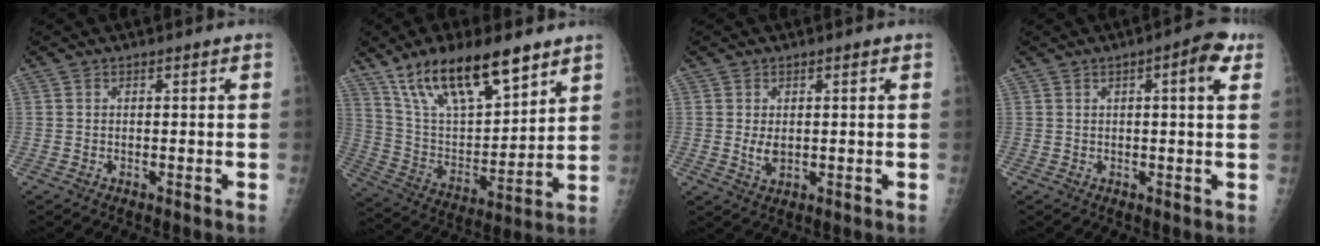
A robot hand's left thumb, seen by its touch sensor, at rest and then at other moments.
{"total": 20.6, "force": [13.7, 7.6, 13.4], "torque": [-0.203, -0.051, 0.256]}
{"total": 2.9, "force": [0.3, 1.8, 2.3], "torque": [-0.036, -0.008, 0.010]}
{"total": 5.6, "force": [2.2, 1.4, 5.0], "torque": [-0.061, 0.003, 0.022]}